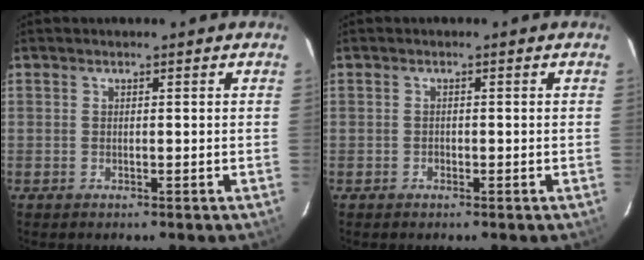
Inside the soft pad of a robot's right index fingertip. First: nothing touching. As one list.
[{"total": 0.6, "force": [-0.4, 0.4, 0.0], "torque": [0.001, -0.001, -0.006]}]